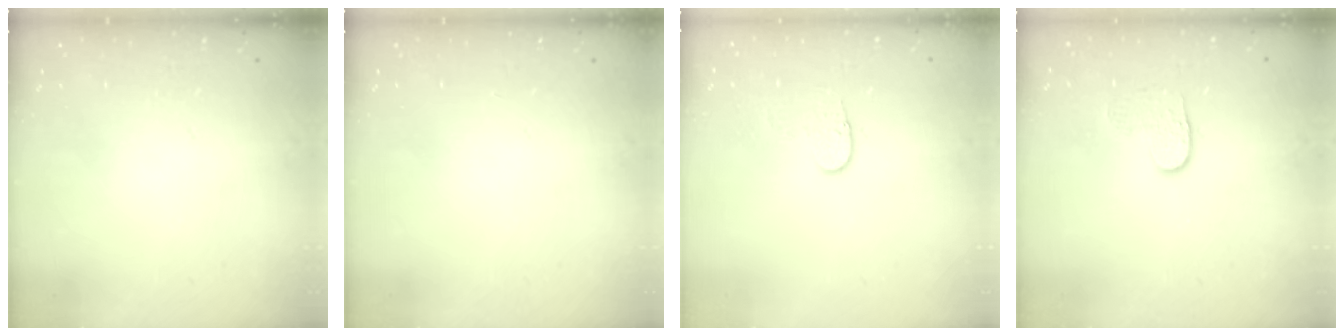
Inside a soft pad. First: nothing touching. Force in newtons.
{"total": 0.0}
{"total": 5.3, "press": 5.2, "slide": 0.5}
{"total": 4.0, "press": 4.0, "slide": 0.4}